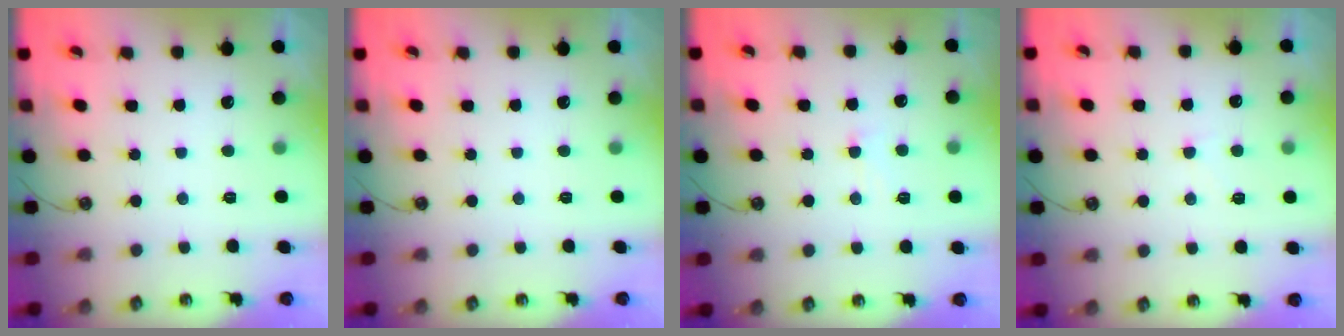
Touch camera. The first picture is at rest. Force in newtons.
{"total": 0.0}
{"total": 0.8, "press": 0.6, "slide": 0.5}
{"total": 4.7, "press": 4.7, "slide": 0.7}